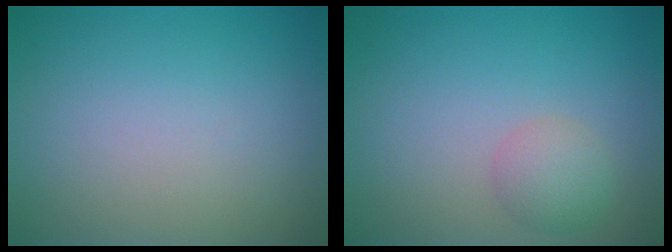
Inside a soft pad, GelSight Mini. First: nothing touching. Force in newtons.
{"total": 2.1, "press": 2.1, "slide": 0.1}